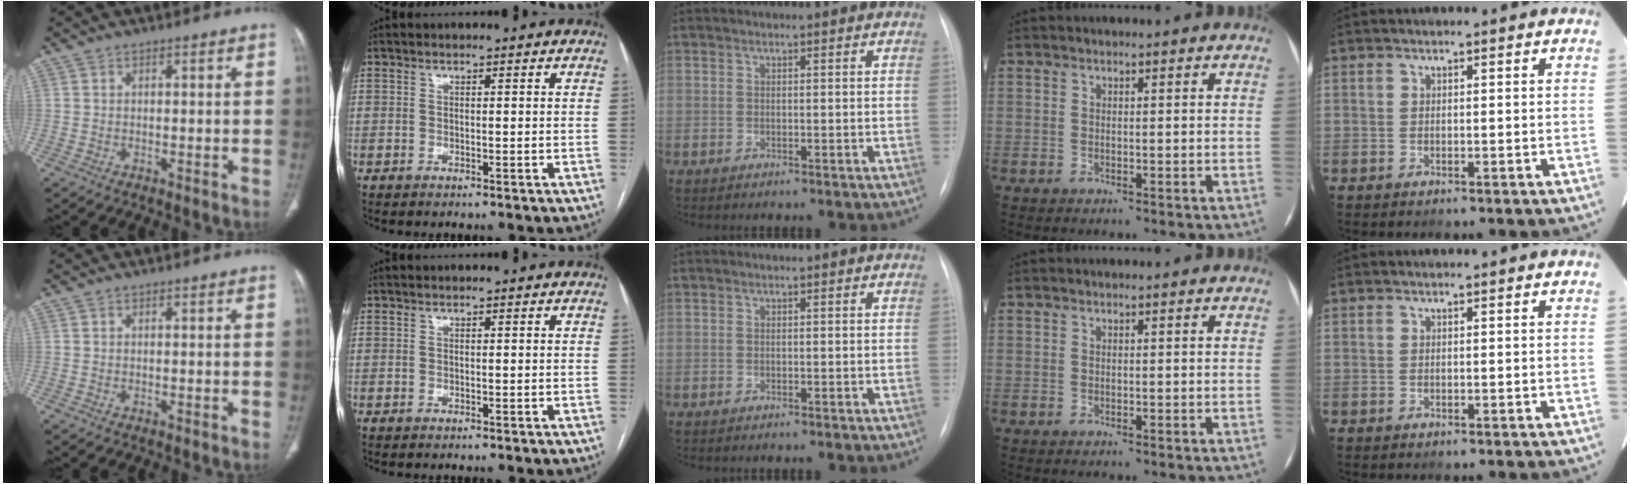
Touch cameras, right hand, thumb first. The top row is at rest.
{}